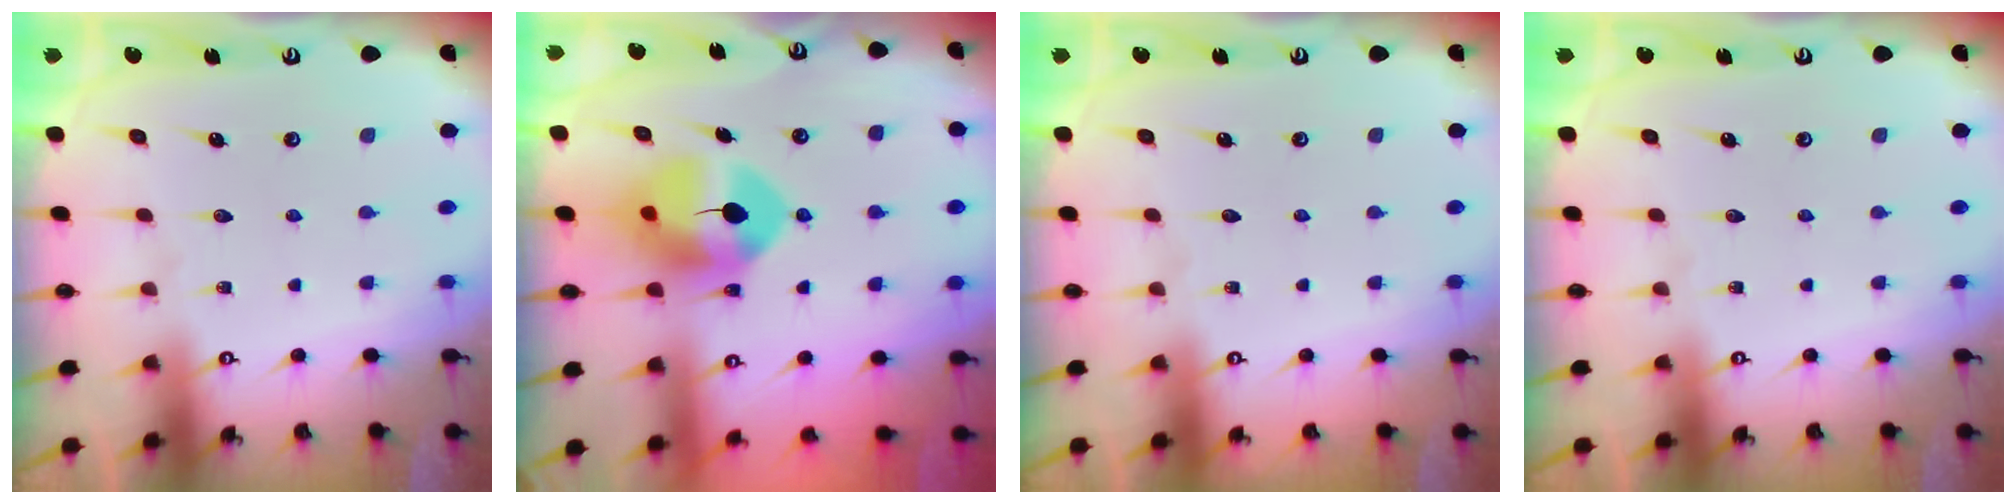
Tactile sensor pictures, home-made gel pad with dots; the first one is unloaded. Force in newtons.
{"total": 9.5, "press": 9.4, "slide": 1.7}
{"total": 0.0}
{"total": 0.0}